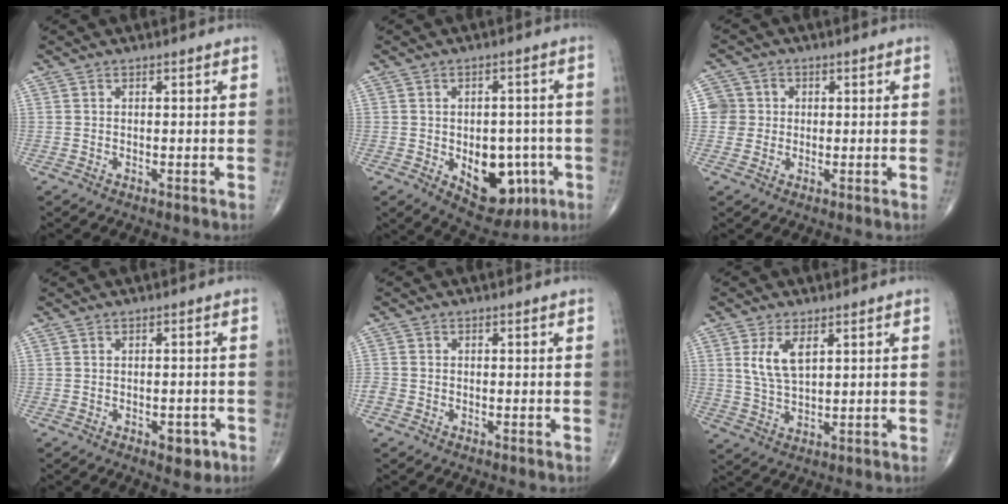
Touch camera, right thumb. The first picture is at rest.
{"total": 12.4, "force": [-3.7, 7.8, 8.9], "torque": [-0.076, 0.017, -0.035]}
{"total": 4.7, "force": [0.3, 4.7, 0.4], "torque": [0.025, 0.007, -0.001]}
{"total": 3.6, "force": [-1.7, 1.9, 2.5], "torque": [-0.016, 0.007, -0.017]}
{"total": 2.1, "force": [-0.8, 1.7, 0.9], "torque": [-0.021, 0.005, -0.019]}
{"total": 6.4, "force": [2.4, 3.0, 5.1], "torque": [-0.097, -0.010, 0.056]}